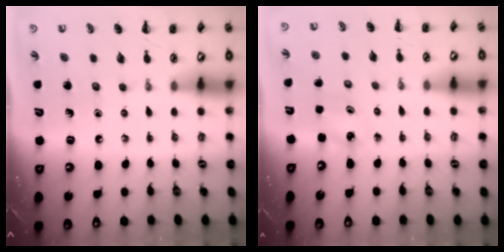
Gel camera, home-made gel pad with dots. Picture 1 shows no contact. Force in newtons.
{"total": 2.9, "press": 2.9, "slide": 0.6}